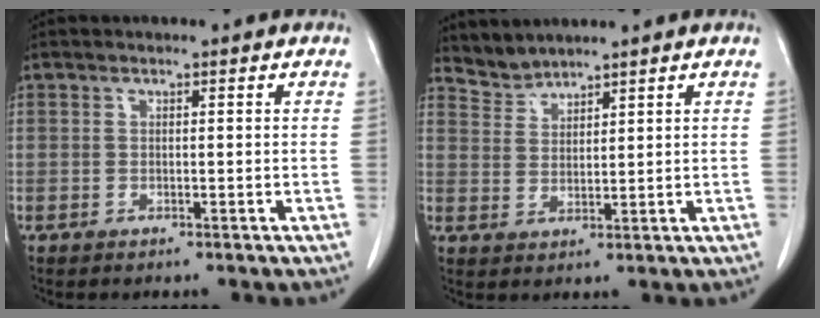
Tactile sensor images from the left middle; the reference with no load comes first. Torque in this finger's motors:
{"motor_torque": [-0.10, -0.54, -0.07, -0.04]}